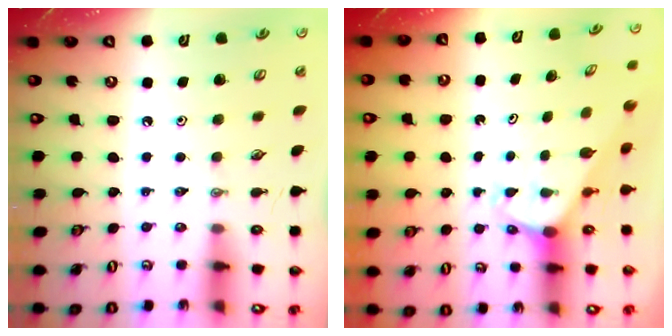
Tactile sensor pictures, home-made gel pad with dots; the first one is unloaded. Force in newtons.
{"total": 1.8, "press": 1.8, "slide": 0.1}